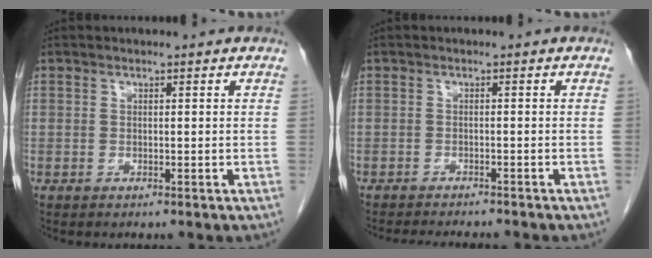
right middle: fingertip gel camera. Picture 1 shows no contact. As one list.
[{"total": 6.7, "force": [-6.2, 0.9, 2.3], "torque": [-0.027, -0.010, -0.086]}]